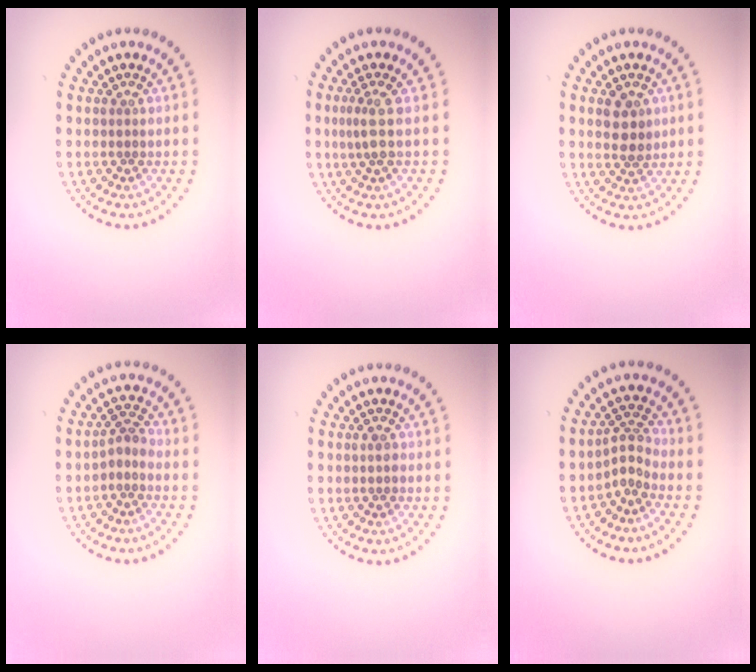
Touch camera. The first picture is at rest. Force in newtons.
{"total": 1.8, "press": 1.5, "slide": 1.0}
{"total": 2.7, "press": 2.7, "slide": 0.6}
{"total": 1.8, "press": 1.4, "slide": 1.1}
{"total": 0.9, "press": 0.9, "slide": 0.2}
{"total": 2.3, "press": 1.6, "slide": 1.7}